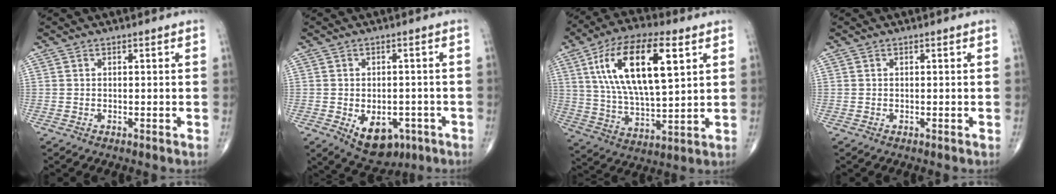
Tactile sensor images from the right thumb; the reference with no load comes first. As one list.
[{"total": 9.6, "force": [-3.8, 6.2, 6.3], "torque": [-0.071, 0.010, -0.041]}, {"total": 20.5, "force": [7.1, 7.9, 17.5], "torque": [-0.312, -0.009, 0.126]}, {"total": 0.0}]